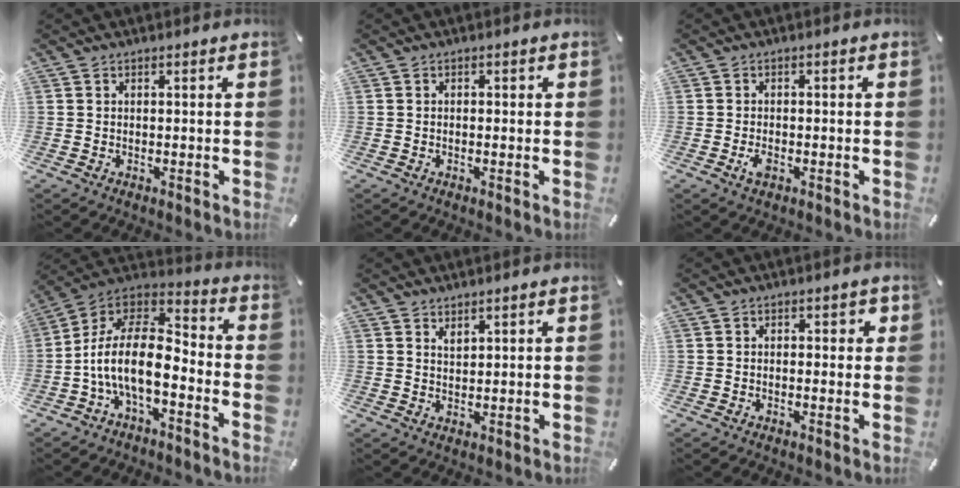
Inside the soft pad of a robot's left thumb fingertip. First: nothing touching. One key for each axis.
{"total": 0.7, "fx": -0.3, "fy": 0.3, "fz": 0.6, "tx": -0.012, "ty": -0.001, "tz": -0.006}
{"total": 2.6, "fx": -1.0, "fy": 1.3, "fz": 2.0, "tx": -0.050, "ty": -0.002, "tz": -0.022}
{"total": 15.3, "fx": -5.1, "fy": 7.4, "fz": 12.3, "tx": -0.260, "ty": 0.008, "tz": -0.091}
{"total": 2.0, "fx": 1.7, "fy": 0.8, "fz": 0.5, "tx": -0.003, "ty": -0.009, "tz": 0.030}
{"total": 1.7, "fx": -0.1, "fy": 0.9, "fz": 1.4, "tx": -0.019, "ty": 0.003, "tz": -0.006}